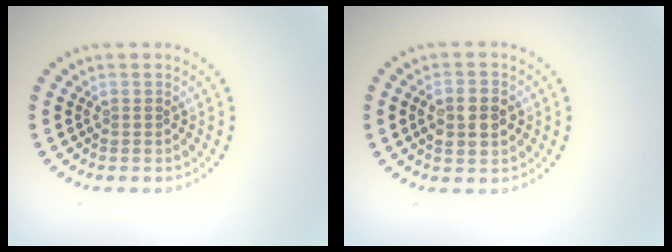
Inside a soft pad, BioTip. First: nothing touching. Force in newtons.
{"total": 3.9, "press": 3.9, "slide": 0.3}